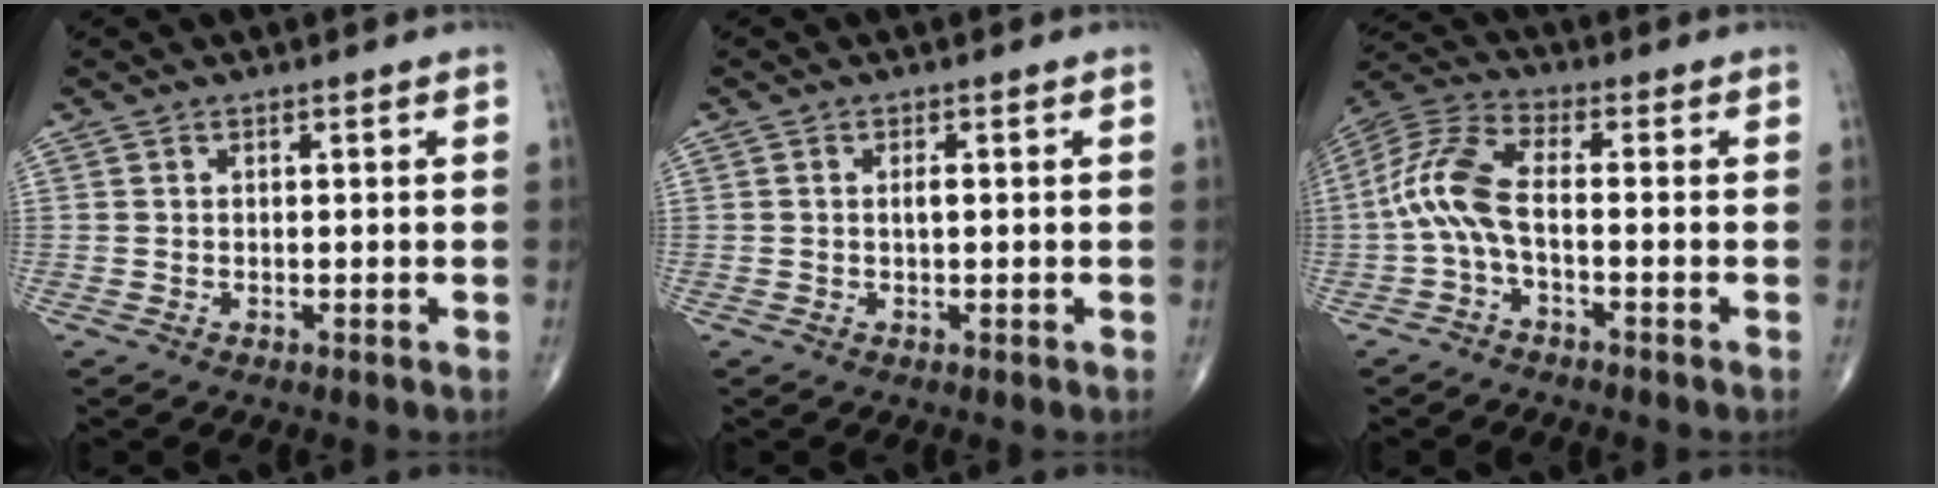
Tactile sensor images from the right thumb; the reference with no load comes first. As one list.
[{"total": 1.1, "force": [0.1, 0.4, 1.0], "torque": [-0.020, 0.000, 0.000]}, {"total": 9.1, "force": [-1.8, 3.3, 8.2], "torque": [-0.194, 0.036, -0.045]}]